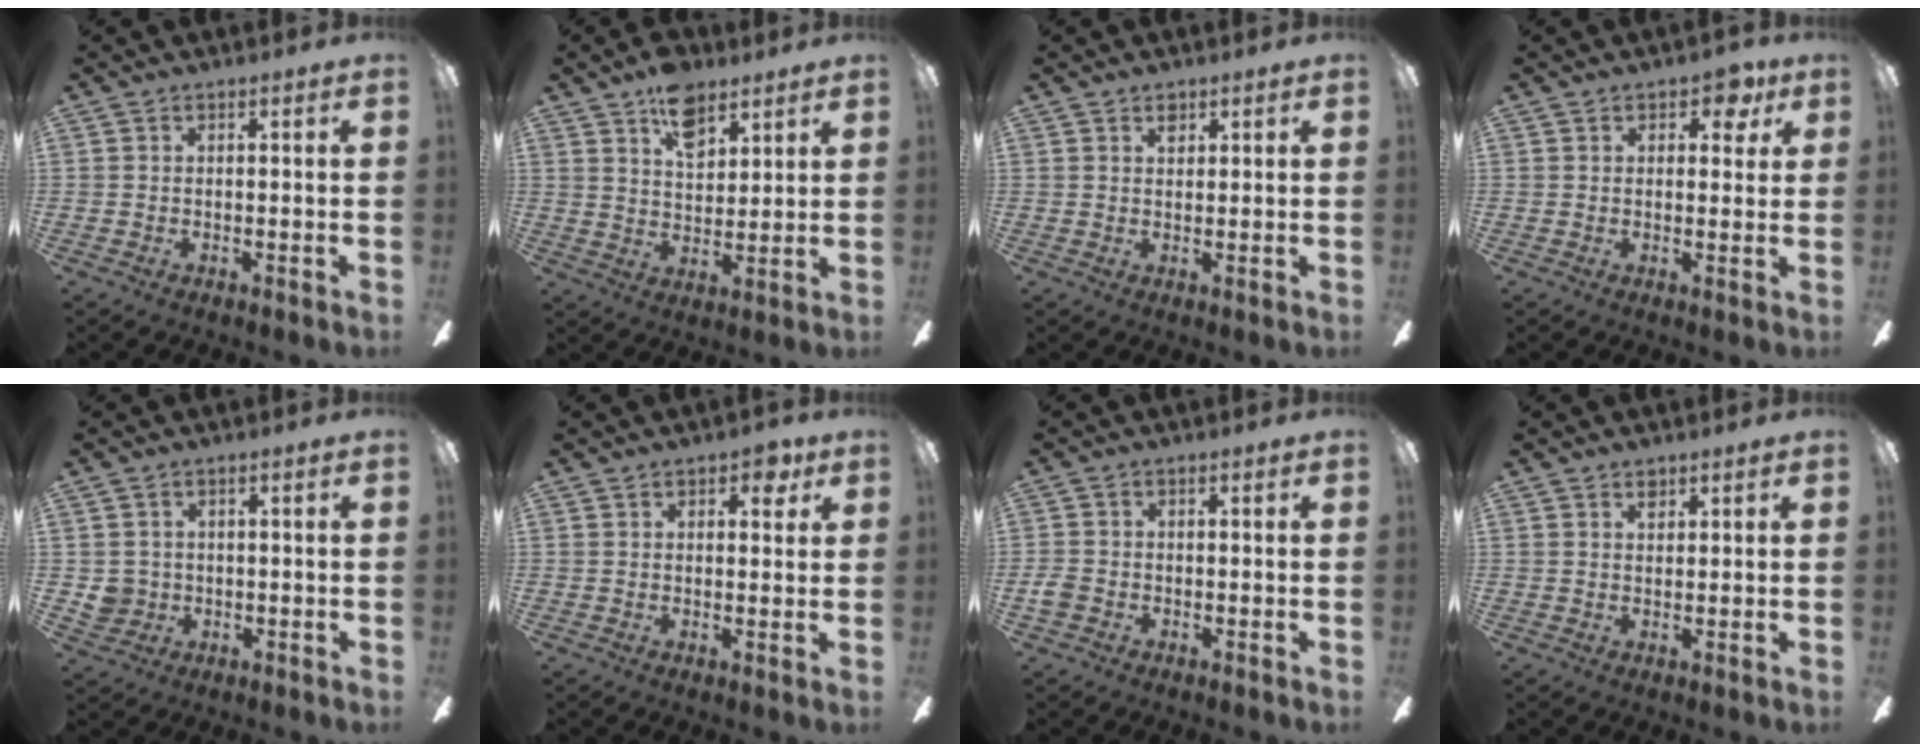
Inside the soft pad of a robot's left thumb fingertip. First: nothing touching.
{"total": 9.7, "force": [6.2, 5.5, 5.0], "torque": [-0.067, -0.023, 0.110]}
{"total": 2.1, "force": [1.4, 1.3, 0.9], "torque": [-0.004, -0.004, 0.022]}
{"total": 5.3, "force": [2.8, 2.9, 3.3], "torque": [-0.030, -0.003, 0.043]}
{"total": 4.3, "force": [0.0, 4.2, 0.8], "torque": [-0.007, 0.007, 0.001]}
{"total": 4.3, "force": [2.2, 2.3, 3.0], "torque": [-0.029, -0.003, 0.031]}
{"total": 2.8, "force": [-1.0, 2.2, 1.4], "torque": [-0.028, 0.006, -0.019]}
{"total": 1.9, "force": [1.3, 1.1, 0.8], "torque": [0.000, -0.005, 0.021]}